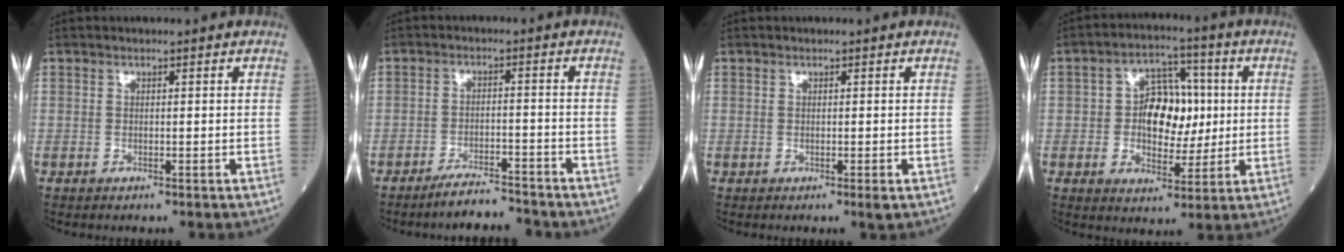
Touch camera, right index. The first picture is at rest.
{"total": 5.2, "force": [-4.9, 0.3, 1.6], "torque": [-0.029, -0.012, -0.087]}
{"total": 0.8, "force": [-0.4, -0.1, 0.7], "torque": [-0.009, -0.002, -0.004]}
{"total": 9.5, "force": [0.5, 5.9, 7.5], "torque": [-0.117, 0.024, 0.012]}